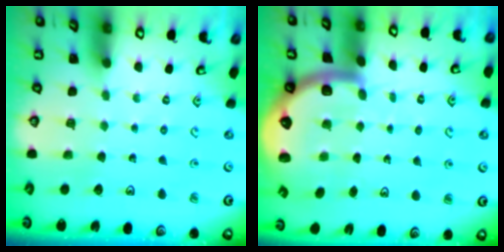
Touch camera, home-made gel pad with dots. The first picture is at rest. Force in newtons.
{"total": 5.7, "press": 5.3, "slide": 2.0}